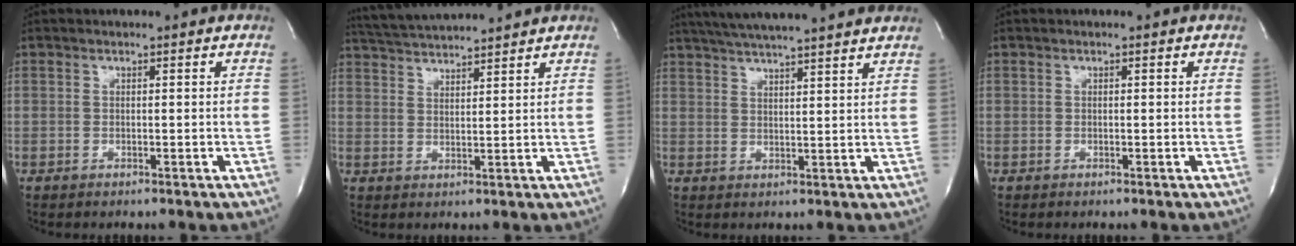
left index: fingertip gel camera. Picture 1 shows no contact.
{"total": 8.8, "force": [8.4, -0.6, 2.5], "torque": [-0.056, 0.023, 0.141]}
{"total": 16.9, "force": [14.9, 0.7, 8.0], "torque": [-0.140, 0.033, 0.205]}
{"total": 0.0}